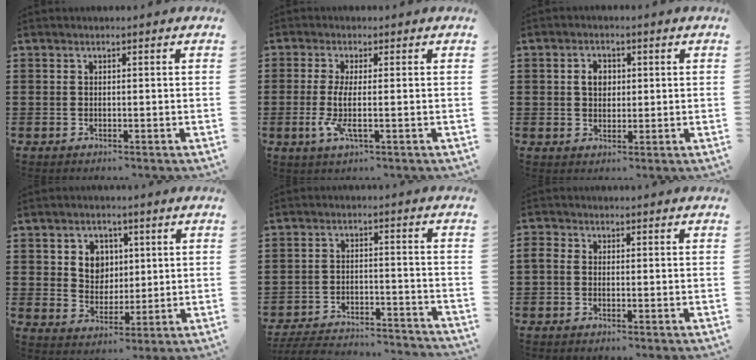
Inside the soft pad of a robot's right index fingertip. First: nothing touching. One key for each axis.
{"total": 4.5, "fx": -0.6, "fy": 0.5, "fz": 4.4, "tx": -0.101, "ty": -0.012, "tz": -0.018}
{"total": 3.0, "fx": 0.5, "fy": 2.2, "fz": 2.0, "tx": -0.046, "ty": 0.011, "tz": 0.007}
{"total": 5.1, "fx": 1.6, "fy": 4.6, "fz": 1.7, "tx": -0.047, "ty": 0.013, "tz": 0.025}
{"total": 5.1, "fx": -5.0, "fy": 0.2, "fz": 1.2, "tx": -0.034, "ty": -0.006, "tz": -0.104}
{"total": 1.3, "fx": -0.5, "fy": 0.9, "fz": 0.7, "tx": -0.024, "ty": -0.002, "tz": -0.012}